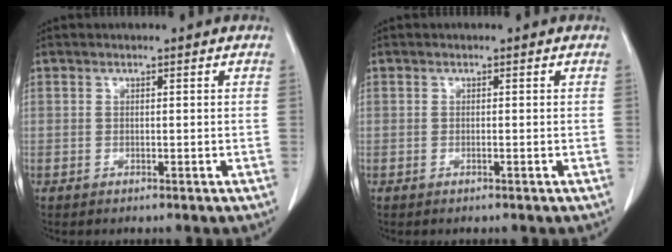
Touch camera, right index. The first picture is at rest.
{"total": 0.0}